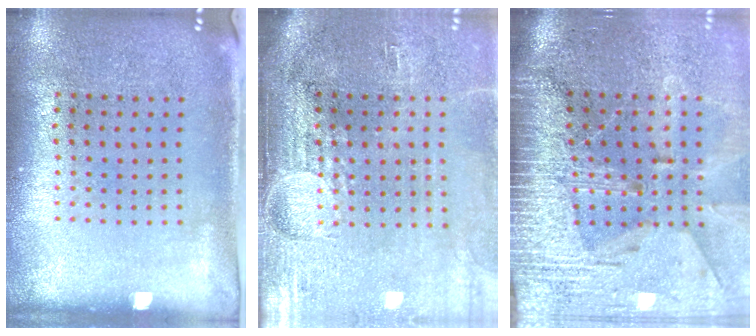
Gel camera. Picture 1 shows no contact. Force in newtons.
{"total": 4.5, "press": 3.8, "slide": 2.5}
{"total": 4.0, "press": 3.5, "slide": 2.0}